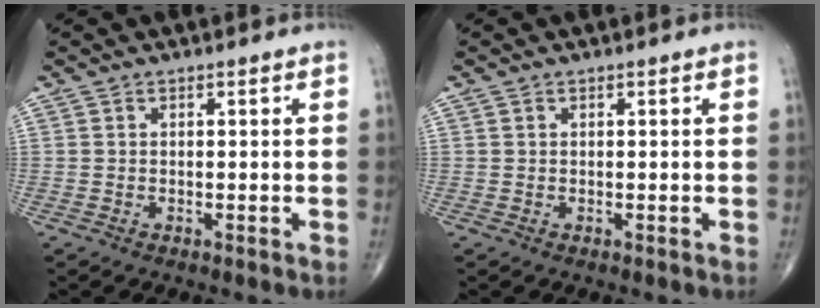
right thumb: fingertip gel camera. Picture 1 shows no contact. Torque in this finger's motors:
{"motor_torque": [-0.22, 0.11, -0.07, 0.05, -0.02]}